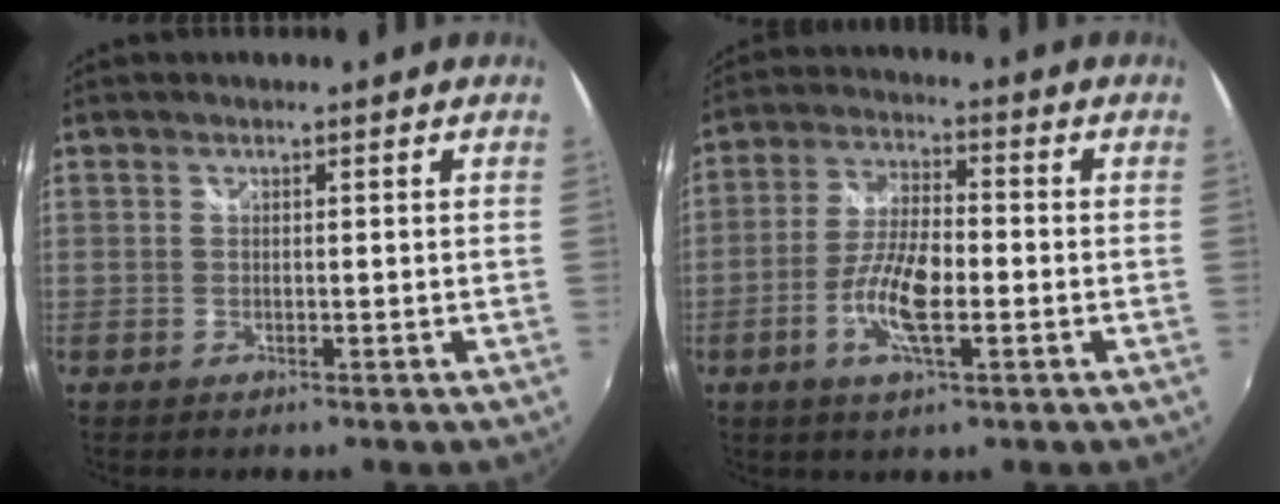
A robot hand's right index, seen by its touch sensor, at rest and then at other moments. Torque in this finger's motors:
{"motor_torque": [0.39, -0.15, 0.29, 0.11]}